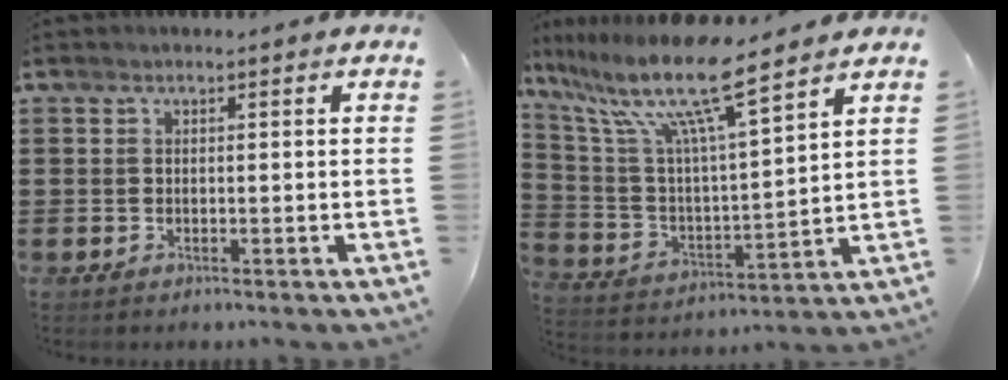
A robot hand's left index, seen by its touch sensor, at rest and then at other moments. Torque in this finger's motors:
{"motor_torque": [2.14, 0.00, 1.05, 0.21]}